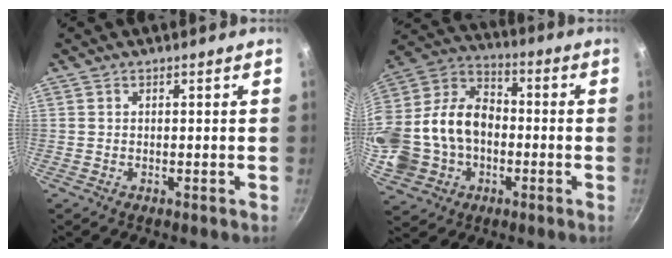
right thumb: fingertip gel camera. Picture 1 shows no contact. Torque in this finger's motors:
{"motor_torque": [1.44, 3.05, 1.02, 0.81, 0.25]}